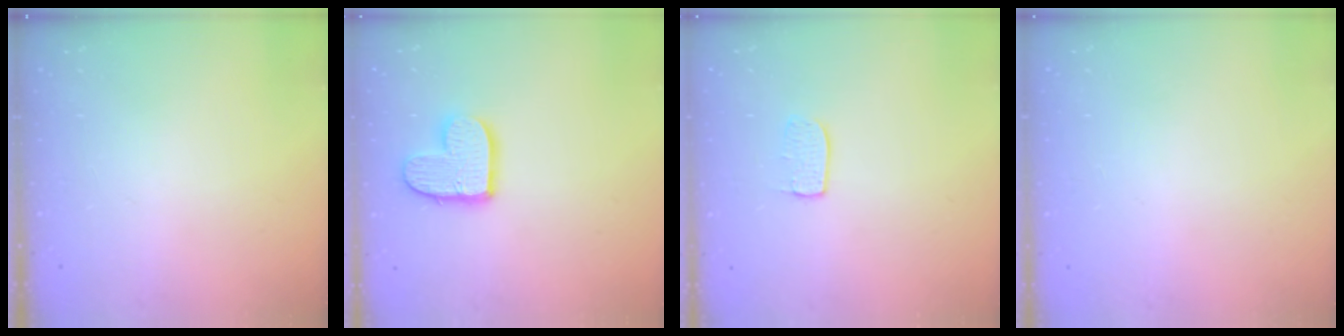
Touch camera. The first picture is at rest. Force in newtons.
{"total": 11.1, "press": 11.1, "slide": 0.5}
{"total": 5.2, "press": 5.2, "slide": 0.3}
{"total": 0.0}